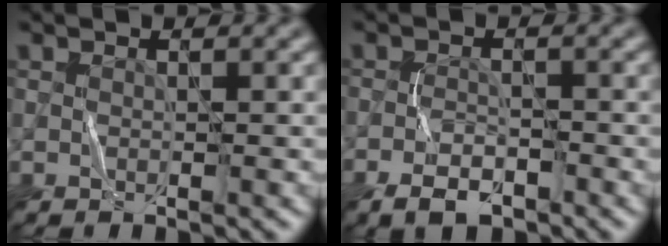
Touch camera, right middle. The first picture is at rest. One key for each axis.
{"total": 3.1, "fx": -2.2, "fy": 1.3, "fz": 1.7, "tx": -0.028, "ty": 0.000, "tz": -0.046}